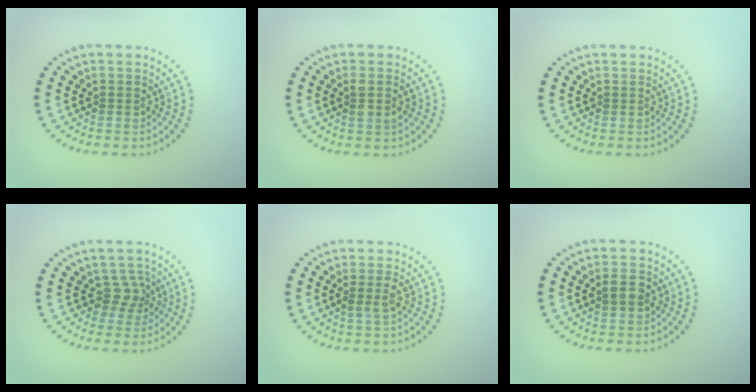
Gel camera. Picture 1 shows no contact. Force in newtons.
{"total": 1.5, "press": 1.4, "slide": 0.5}
{"total": 0.0}
{"total": 1.9, "press": 1.4, "slide": 1.3}
{"total": 1.4, "press": 1.1, "slide": 0.9}
{"total": 1.8, "press": 1.8, "slide": 0.2}